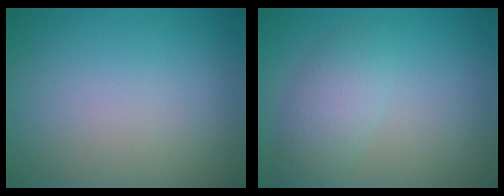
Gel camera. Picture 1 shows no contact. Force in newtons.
{"total": 3.0, "press": 3.0, "slide": 0.1}